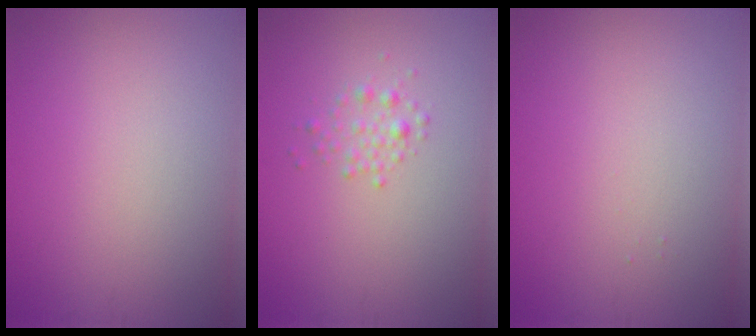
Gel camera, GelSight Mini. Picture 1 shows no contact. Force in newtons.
{"total": 1.4, "press": 1.4, "slide": 0.1}
{"total": 0.0}